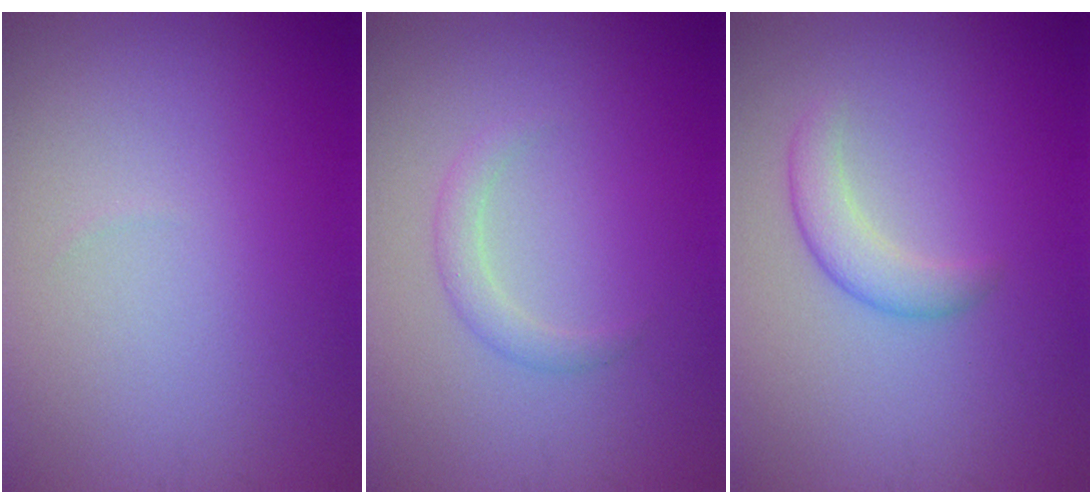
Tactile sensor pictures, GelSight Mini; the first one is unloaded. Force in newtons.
{"total": 1.4, "press": 1.4, "slide": 0.1}
{"total": 2.3, "press": 2.3, "slide": 0.1}